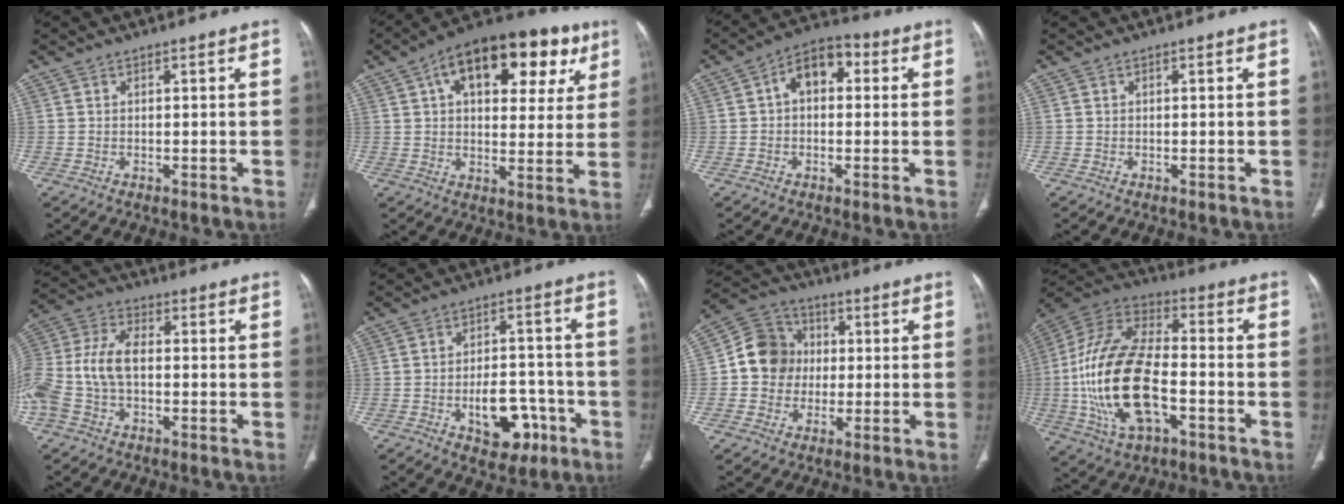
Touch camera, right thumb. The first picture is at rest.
{"total": 21.9, "force": [9.3, 11.7, 16.1], "torque": [-0.193, 0.014, 0.130]}
{"total": 8.1, "force": [1.3, 5.3, 5.9], "torque": [-0.070, 0.029, 0.010]}
{"total": 0.0}
{"total": 12.7, "force": [-1.8, 7.6, 10.0], "torque": [-0.234, 0.030, -0.036]}
{"total": 10.5, "force": [-4.2, 6.4, 7.1], "torque": [-0.073, 0.036, -0.052]}
{"total": 10.6, "force": [0.1, 9.7, 4.2], "torque": [-0.045, 0.023, -0.008]}
{"total": 23.5, "force": [-4.7, 12.0, 19.6], "torque": [-0.405, 0.022, -0.082]}